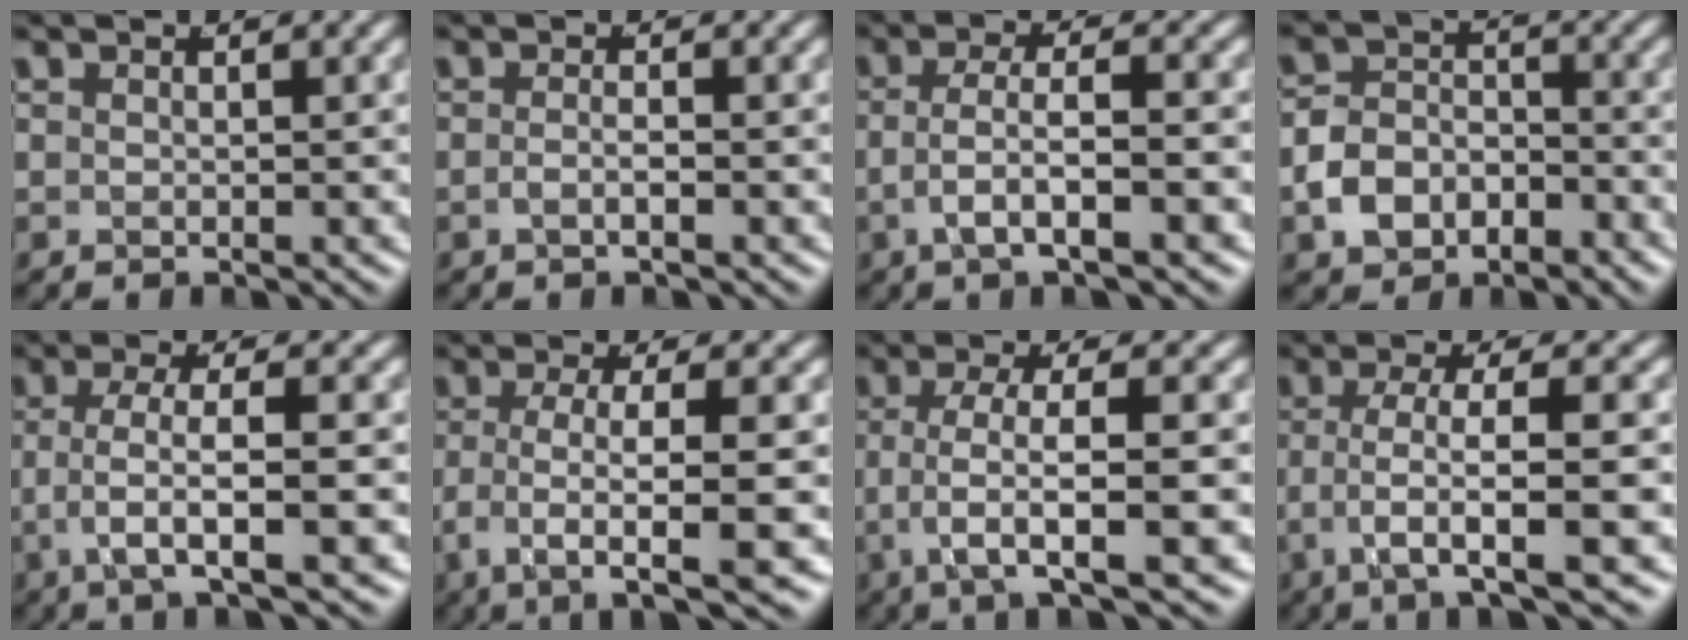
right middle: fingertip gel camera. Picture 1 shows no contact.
{"total": 1.4, "force": [-1.1, 0.0, 0.9], "torque": [-0.020, -0.009, -0.016]}
{"total": 4.0, "force": [-1.3, 1.5, 3.4], "torque": [-0.067, -0.009, -0.019]}
{"total": 5.0, "force": [-2.2, 4.0, 2.2], "torque": [-0.028, -0.007, -0.040]}
{"total": 4.9, "force": [-1.2, 1.5, 4.5], "torque": [-0.094, -0.017, -0.015]}
{"total": 8.3, "force": [-4.5, 2.8, 6.4], "torque": [-0.119, -0.034, -0.059]}
{"total": 5.8, "force": [-1.5, 1.9, 5.2], "torque": [-0.103, -0.021, -0.019]}
{"total": 6.0, "force": [-2.4, 1.7, 5.3], "torque": [-0.105, -0.025, -0.031]}